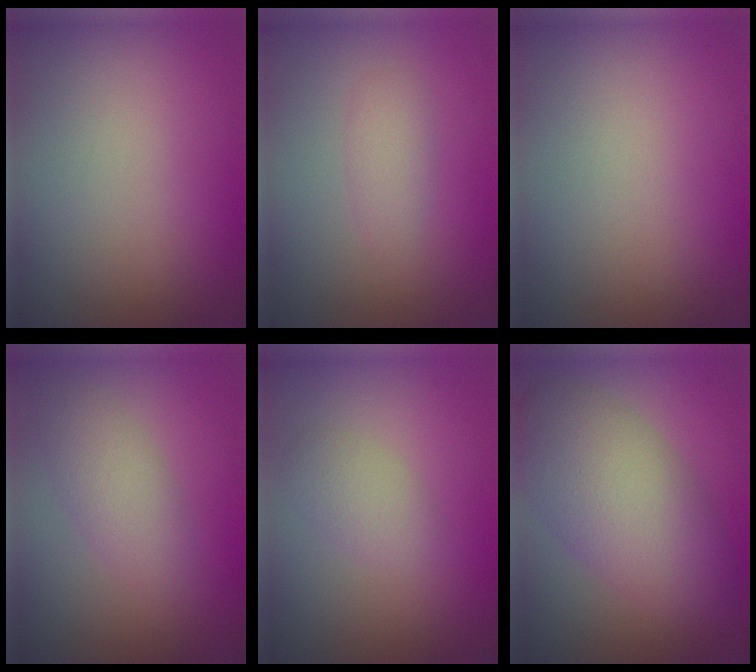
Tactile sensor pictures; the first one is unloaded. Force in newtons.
{"total": 1.4, "press": 1.4, "slide": 0.0}
{"total": 0.0}
{"total": 2.7, "press": 2.7, "slide": 0.0}
{"total": 1.8, "press": 1.8, "slide": 0.2}
{"total": 7.3, "press": 7.3, "slide": 0.3}